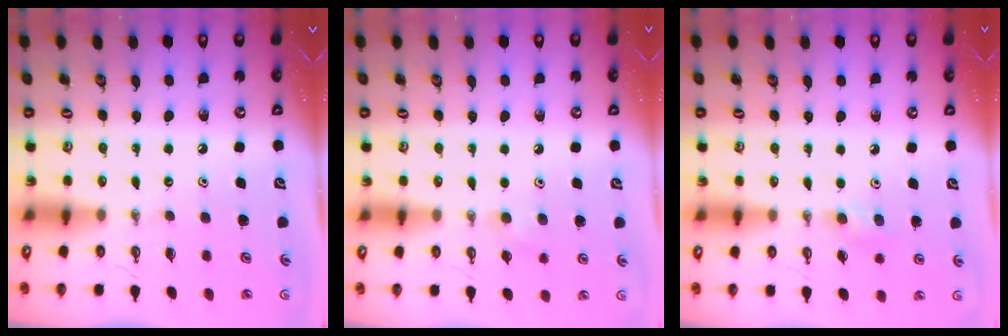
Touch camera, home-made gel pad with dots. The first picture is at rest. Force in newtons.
{"total": 6.7, "press": 5.8, "slide": 3.4}
{"total": 8.0, "press": 6.8, "slide": 4.1}